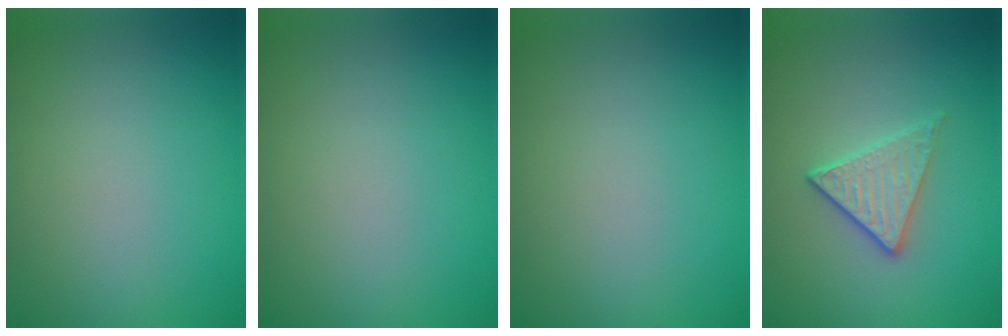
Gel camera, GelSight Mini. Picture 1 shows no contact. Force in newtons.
{"total": 0.0}
{"total": 0.0}
{"total": 2.3, "press": 2.0, "slide": 1.0}